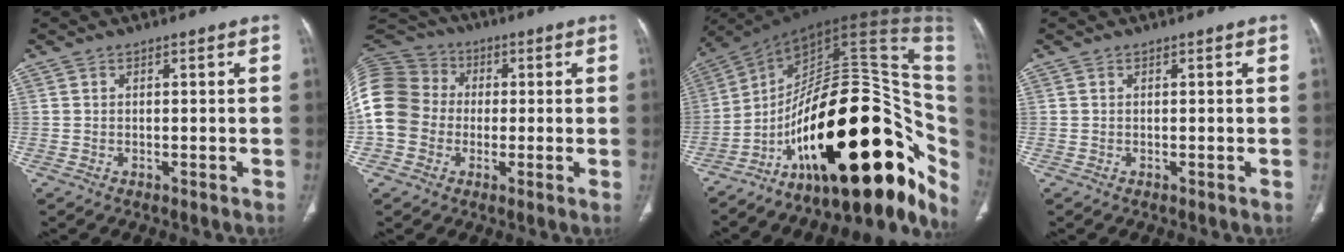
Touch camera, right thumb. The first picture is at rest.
{"total": 19.4, "force": [-0.5, 17.0, 9.4], "torque": [-0.230, 0.053, -0.014]}
{"total": 38.2, "force": [-8.8, 17.2, 33.0], "torque": [-0.385, 0.092, -0.131]}
{"total": 0.0}